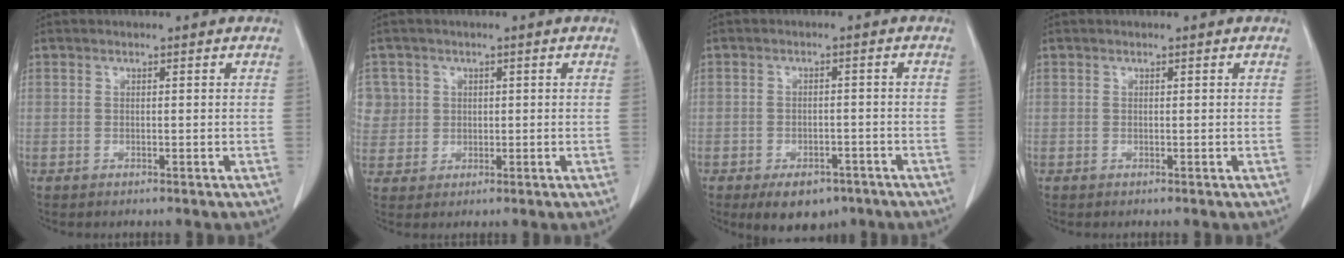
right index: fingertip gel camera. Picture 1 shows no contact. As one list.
[{"total": 6.2, "force": [1.8, 5.9, 0.1], "torque": [-0.003, 0.016, 0.048]}, {"total": 6.5, "force": [-4.4, 3.7, 3.1], "torque": [-0.040, 0.002, -0.059]}, {"total": 0.0}]